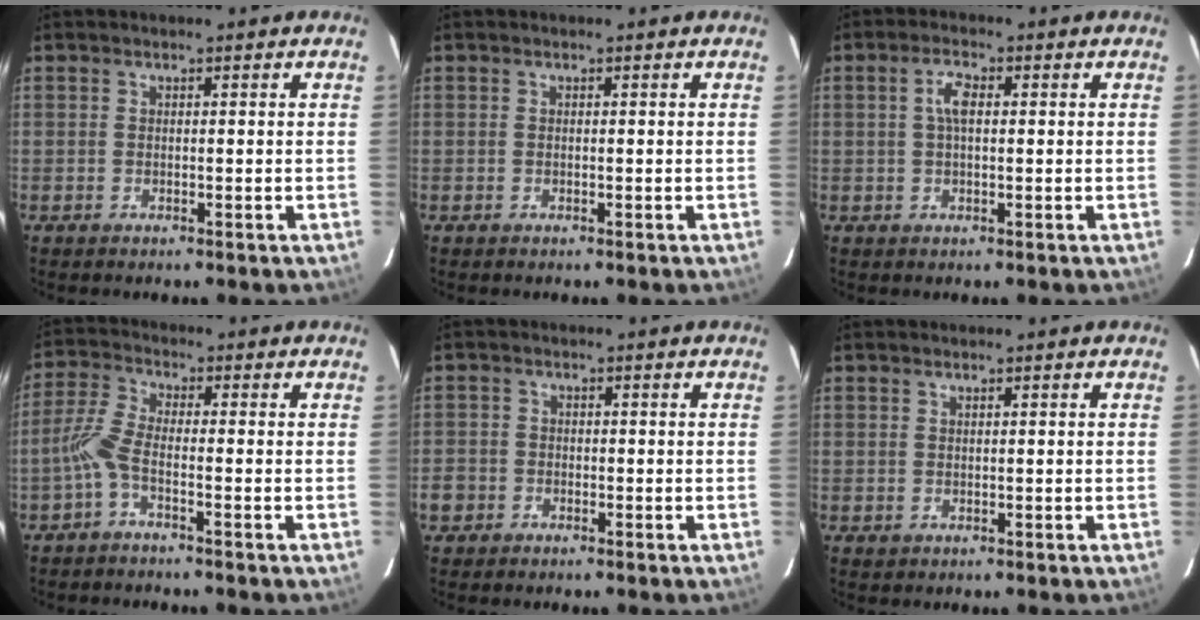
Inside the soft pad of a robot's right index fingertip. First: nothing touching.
{"total": 0.0}
{"total": 3.3, "force": [0.5, 1.4, 3.0], "torque": [-0.060, 0.009, 0.011]}
{"total": 4.4, "force": [-2.1, 0.7, 3.8], "torque": [-0.095, 0.008, -0.045]}
{"total": 3.6, "force": [-1.6, 3.1, 0.7], "torque": [-0.021, 0.005, -0.029]}
{"total": 0.9, "force": [0.5, 0.8, 0.1], "torque": [0.004, 0.003, 0.007]}